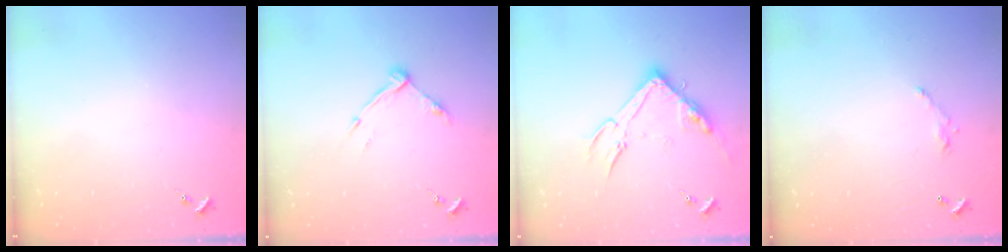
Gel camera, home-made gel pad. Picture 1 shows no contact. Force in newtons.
{"total": 8.7, "press": 8.7, "slide": 0.5}
{"total": 15.6, "press": 15.6, "slide": 0.6}
{"total": 6.0, "press": 6.0, "slide": 0.4}